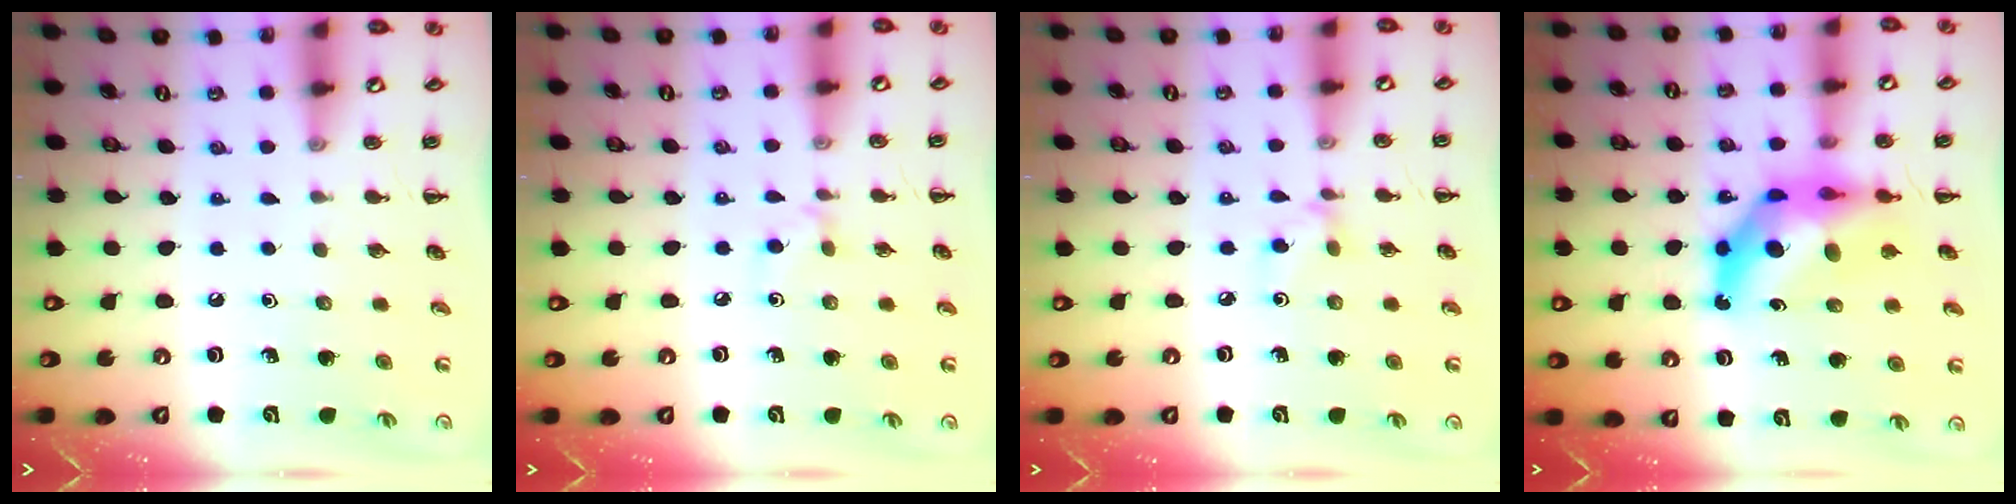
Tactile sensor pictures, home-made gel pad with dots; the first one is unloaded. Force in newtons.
{"total": 4.3, "press": 3.9, "slide": 1.7}
{"total": 3.4, "press": 3.2, "slide": 1.1}
{"total": 13.1, "press": 12.5, "slide": 4.0}